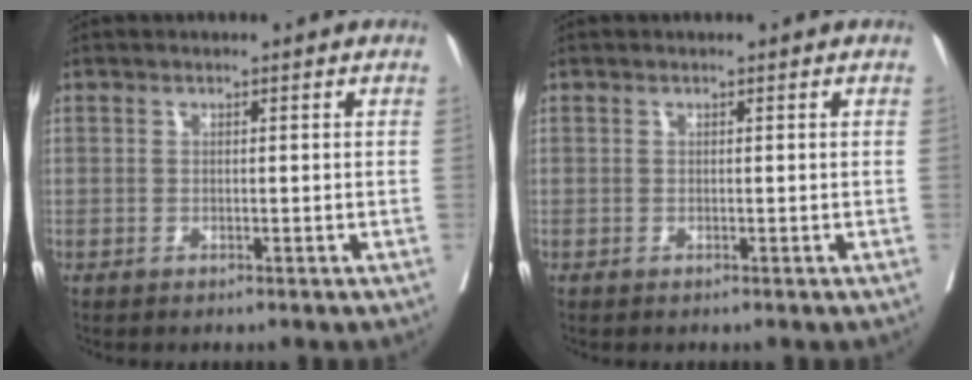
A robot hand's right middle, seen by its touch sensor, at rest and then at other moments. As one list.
[{"total": 0.0}]